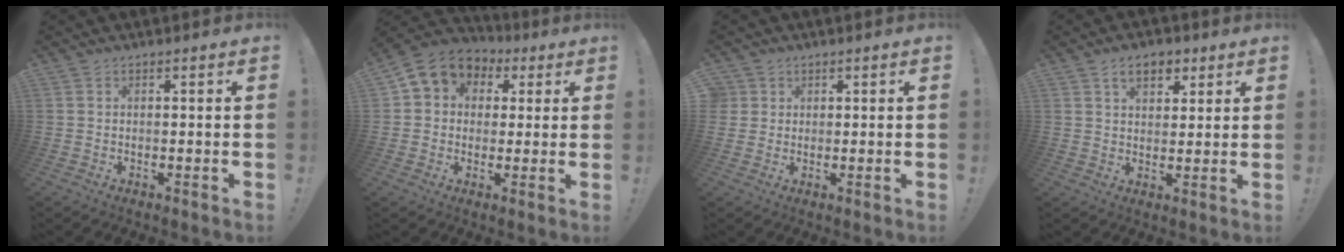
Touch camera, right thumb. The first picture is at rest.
{"total": 7.8, "force": [2.4, 6.9, 2.8], "torque": [-0.037, -0.012, 0.049]}
{"total": 2.5, "force": [1.0, 2.2, 0.2], "torque": [-0.009, 0.001, 0.020]}
{"total": 7.3, "force": [3.7, 4.8, 4.2], "torque": [-0.062, -0.003, 0.068]}